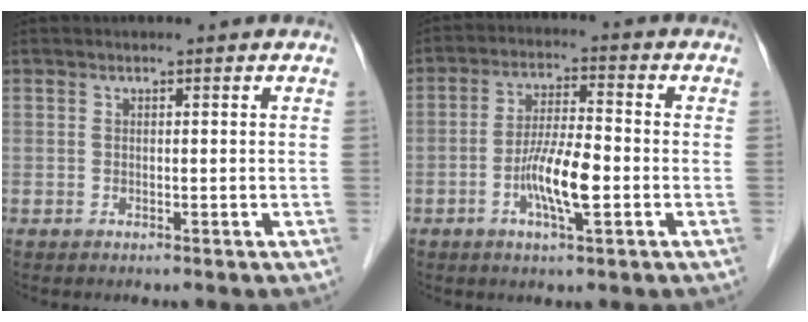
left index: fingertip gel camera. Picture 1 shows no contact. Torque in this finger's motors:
{"motor_torque": [1.48, 0.65, 0.30, 0.15]}